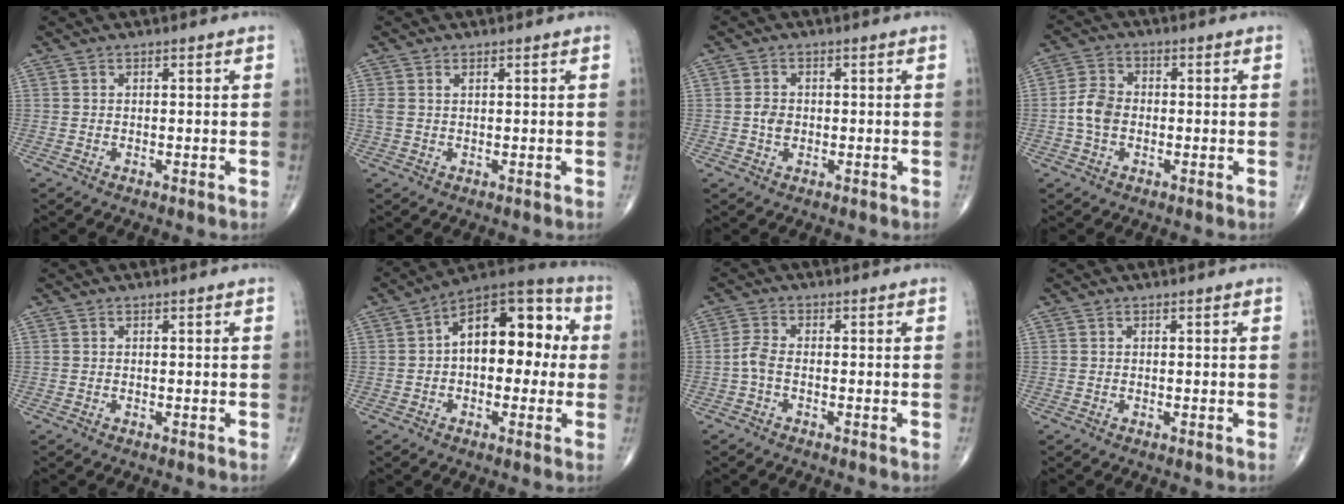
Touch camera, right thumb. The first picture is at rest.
{"total": 2.0, "force": [0.7, 1.1, 1.5], "torque": [-0.050, 0.015, 0.021]}
{"total": 2.6, "force": [-0.2, 2.0, 1.6], "torque": [-0.024, 0.003, -0.005]}
{"total": 5.5, "force": [-0.9, 3.9, 3.7], "torque": [-0.071, 0.015, -0.024]}
{"total": 0.0}
{"total": 16.1, "force": [1.5, 9.3, 13.1], "torque": [-0.160, 0.047, 0.009]}
{"total": 2.6, "force": [-1.0, 1.1, 2.2], "torque": [-0.054, 0.004, -0.026]}
{"total": 0.0}